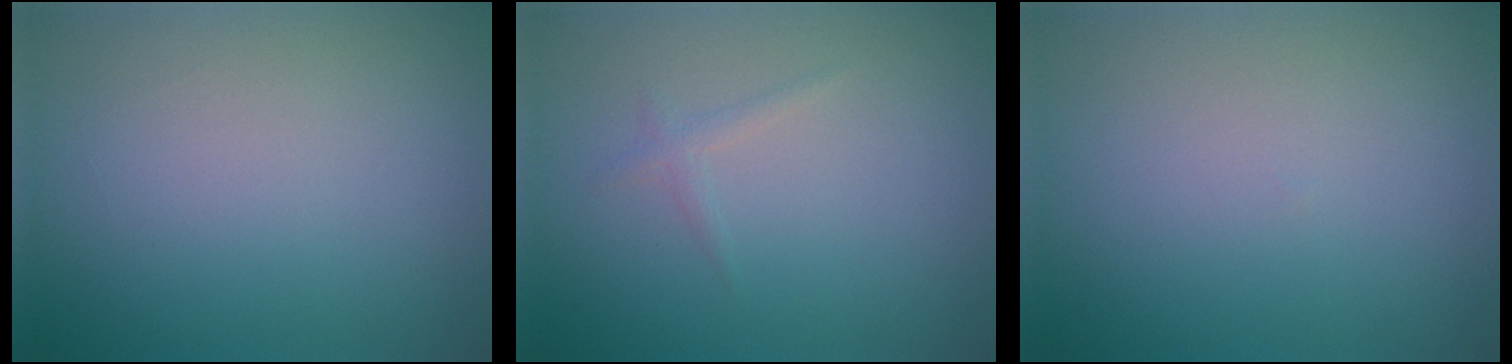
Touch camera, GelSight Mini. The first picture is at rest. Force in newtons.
{"total": 0.8, "press": 0.8, "slide": 0.1}
{"total": 0.0}